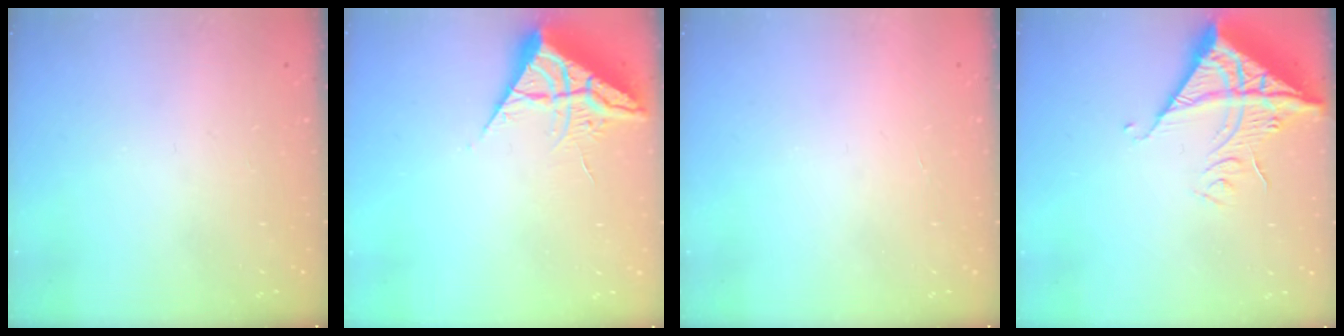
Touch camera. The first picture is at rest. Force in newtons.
{"total": 7.1, "press": 7.1, "slide": 0.4}
{"total": 1.6, "press": 1.5, "slide": 0.1}
{"total": 15.7, "press": 15.6, "slide": 1.8}